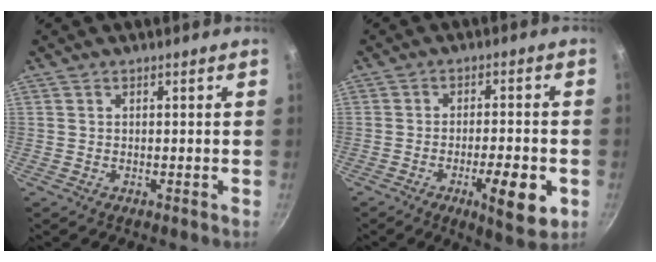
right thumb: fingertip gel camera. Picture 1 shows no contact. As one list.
[{"total": 10.4, "force": [-3.6, 3.0, 9.3], "torque": [-0.124, 0.008, -0.048]}]